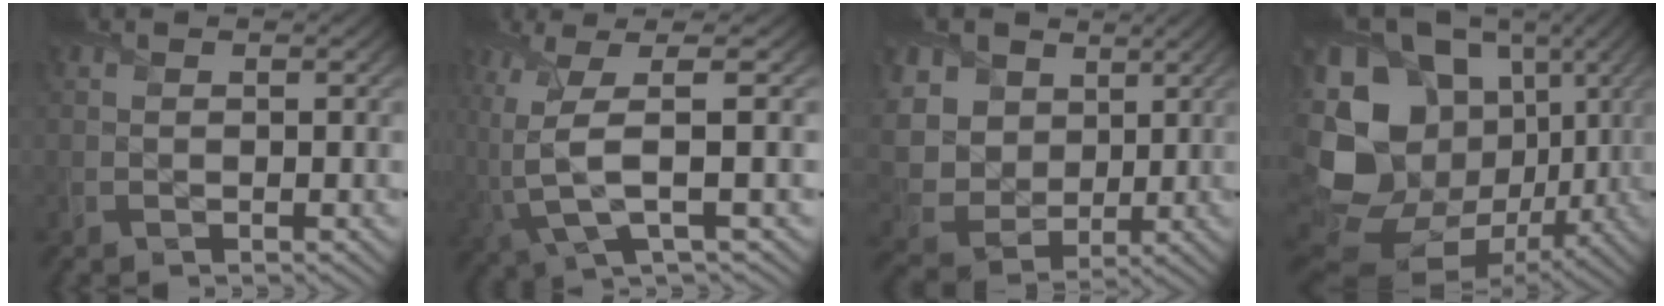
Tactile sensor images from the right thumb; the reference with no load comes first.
{"total": 8.5, "force": [-0.5, 2.2, 8.2], "torque": [-0.184, 0.008, -0.017]}
{"total": 14.4, "force": [4.3, 11.9, 7.0], "torque": [-0.261, 0.028, 0.090]}
{"total": 19.8, "force": [0.9, 16.5, 10.9], "torque": [-0.272, -0.024, 0.034]}